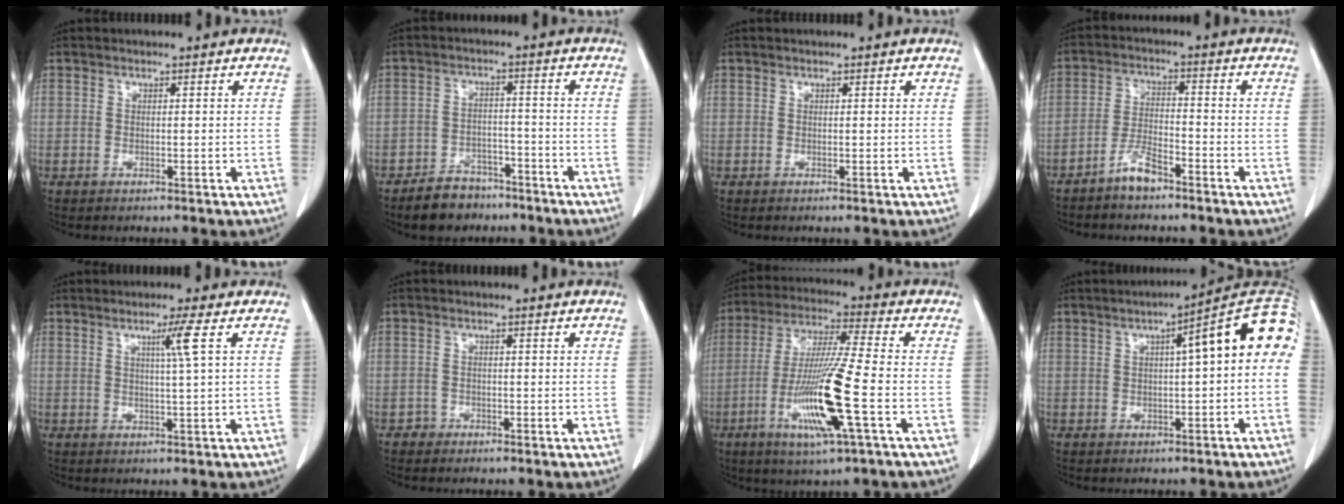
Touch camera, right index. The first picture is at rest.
{"total": 6.4, "force": [-5.1, 3.6, 1.6], "torque": [-0.030, 0.004, -0.082]}
{"total": 0.0}
{"total": 4.6, "force": [-3.7, 1.0, 2.6], "torque": [-0.056, 0.000, -0.075]}
{"total": 3.4, "force": [1.1, -1.2, 3.0], "torque": [-0.056, -0.006, 0.023]}
{"total": 1.3, "force": [-0.8, 1.0, -0.2], "torque": [0.002, 0.007, -0.020]}
{"total": 14.6, "force": [-4.7, -0.2, 13.9], "torque": [-0.281, -0.020, -0.091]}
{"total": 10.6, "force": [1.7, 1.3, 10.4], "torque": [-0.135, 0.038, 0.012]}